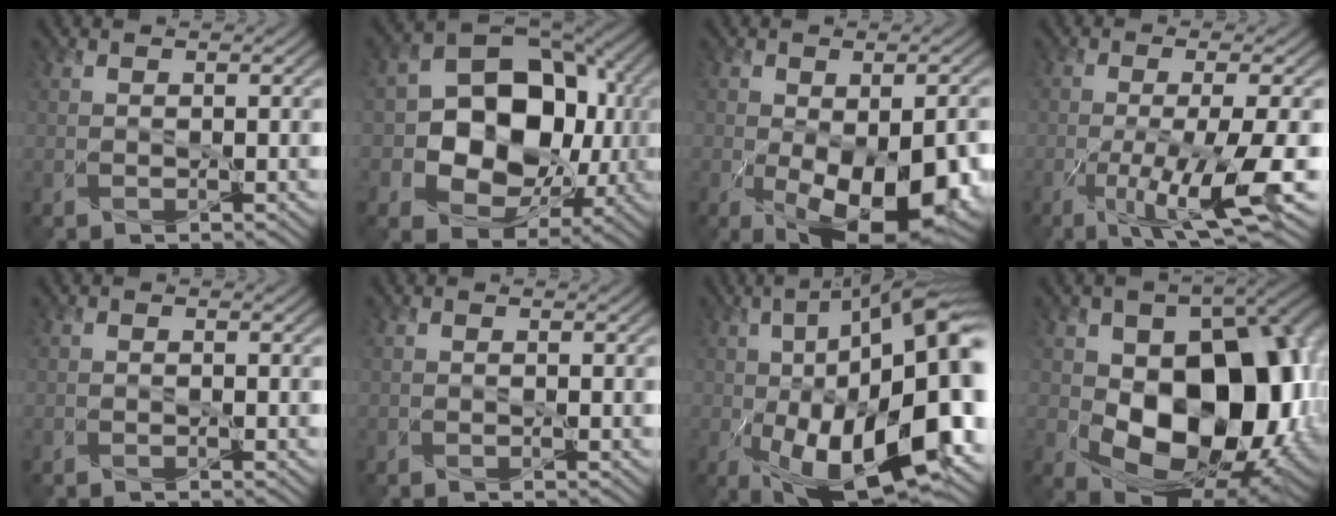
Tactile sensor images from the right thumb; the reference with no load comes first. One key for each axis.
{"total": 14.5, "fx": -1.2, "fy": 11.5, "fz": 8.8, "tx": -0.131, "ty": -0.007, "tz": -0.028}
{"total": 13.0, "fx": -4.8, "fy": 6.4, "fz": 10.3, "tx": -0.165, "ty": -0.065, "tz": -0.050}
{"total": 8.7, "fx": -2.8, "fy": 1.8, "fz": 8.0, "tx": -0.125, "ty": -0.015, "tz": -0.047}
{"total": 0.6, "fx": -0.5, "fy": 0.1, "fz": 0.1, "tx": 0.001, "ty": -0.001, "tz": -0.011}
{"total": 0.0}
{"total": 19.5, "fx": -3.8, "fy": 8.1, "fz": 17.4, "tx": -0.265, "ty": -0.009, "tz": -0.069}
{"total": 16.8, "fx": -2.0, "fy": 11.4, "fz": 12.2, "tx": -0.155, "ty": -0.045, "tz": -0.018}